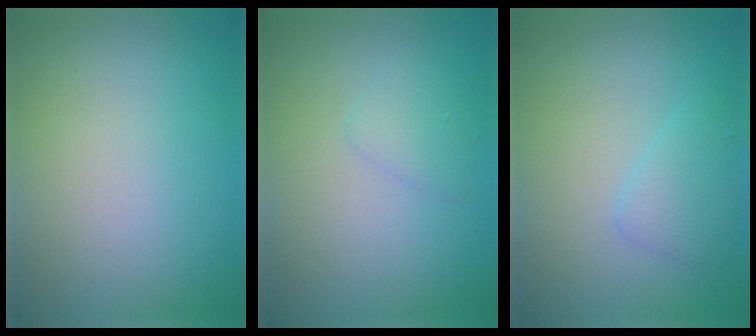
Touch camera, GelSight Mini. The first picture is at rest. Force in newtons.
{"total": 1.3, "press": 1.3, "slide": 0.1}
{"total": 1.9, "press": 1.9, "slide": 0.0}